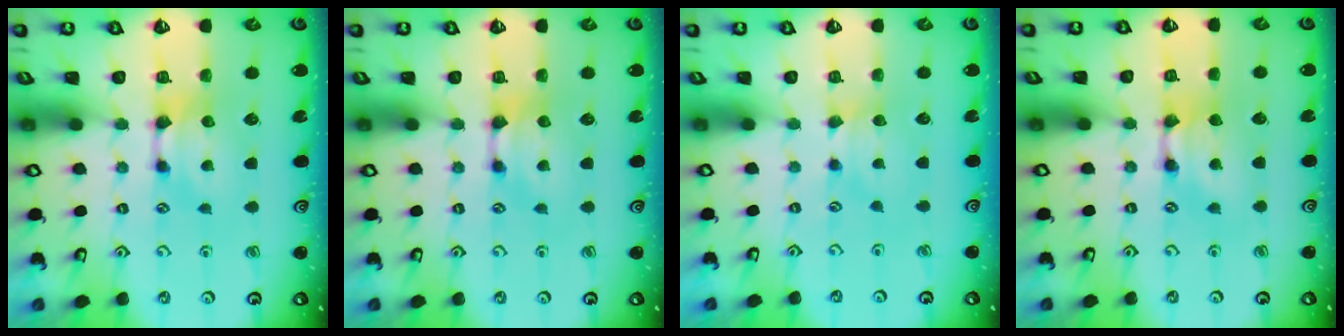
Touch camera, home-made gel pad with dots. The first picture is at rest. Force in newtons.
{"total": 0.0}
{"total": 1.8, "press": 1.7, "slide": 0.6}
{"total": 1.4, "press": 1.4, "slide": 0.1}